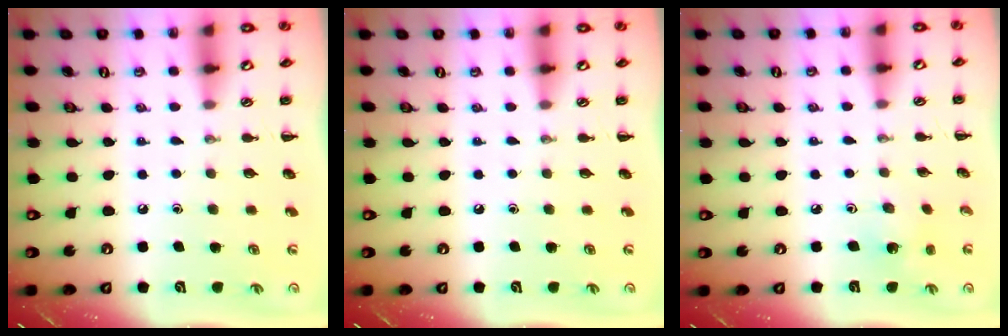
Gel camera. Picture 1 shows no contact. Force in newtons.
{"total": 0.0}
{"total": 1.5, "press": 1.4, "slide": 0.5}